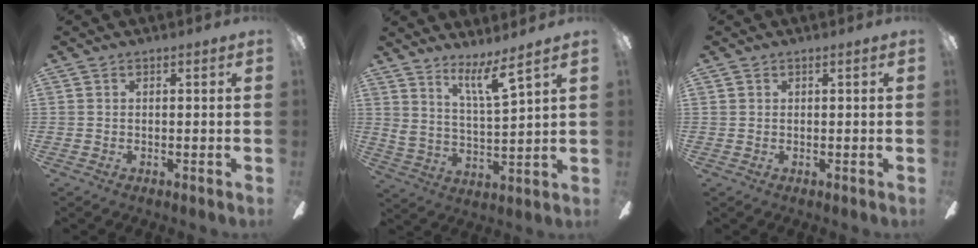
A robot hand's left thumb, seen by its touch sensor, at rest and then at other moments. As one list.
[{"total": 9.4, "force": [7.4, 0.7, 5.8], "torque": [-0.114, -0.047, 0.129]}, {"total": 0.0}]